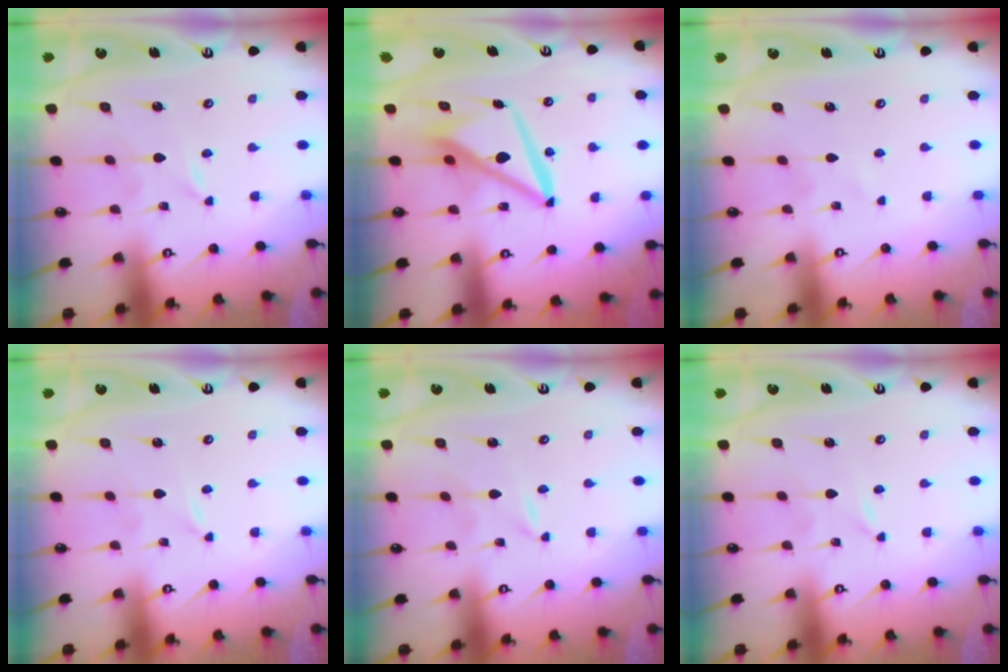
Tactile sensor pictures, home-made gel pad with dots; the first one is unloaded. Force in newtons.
{"total": 9.7, "press": 9.5, "slide": 1.7}
{"total": 0.0}
{"total": 0.0}
{"total": 0.0}
{"total": 0.0}